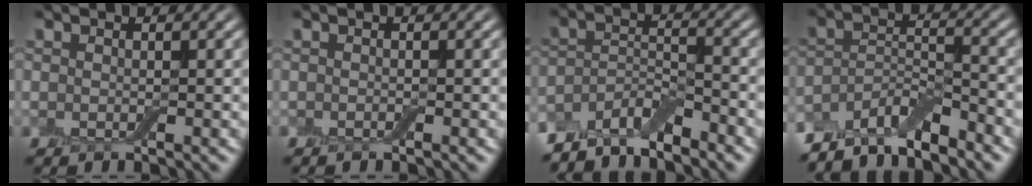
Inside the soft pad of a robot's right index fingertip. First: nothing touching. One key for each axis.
{"total": 0.0}
{"total": 5.0, "fx": -4.4, "fy": 1.3, "fz": 1.8, "tx": -0.031, "ty": 0.002, "tz": -0.087}
{"total": 6.1, "fx": -5.3, "fy": 1.6, "fz": 2.6, "tx": -0.045, "ty": 0.003, "tz": -0.101}